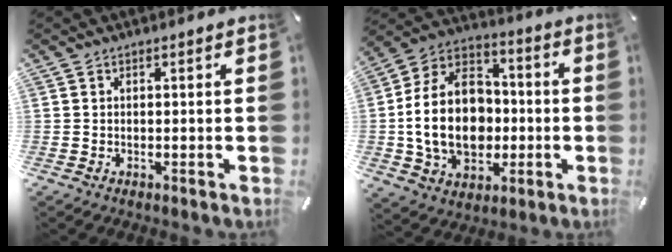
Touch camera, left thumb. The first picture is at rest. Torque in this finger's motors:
{"motor_torque": [0.32, 1.84, 0.59, -0.07, 0.62]}